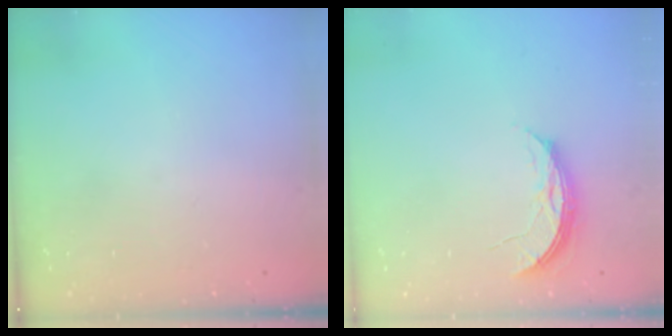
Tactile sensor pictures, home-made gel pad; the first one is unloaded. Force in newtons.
{"total": 5.6, "press": 5.6, "slide": 0.5}